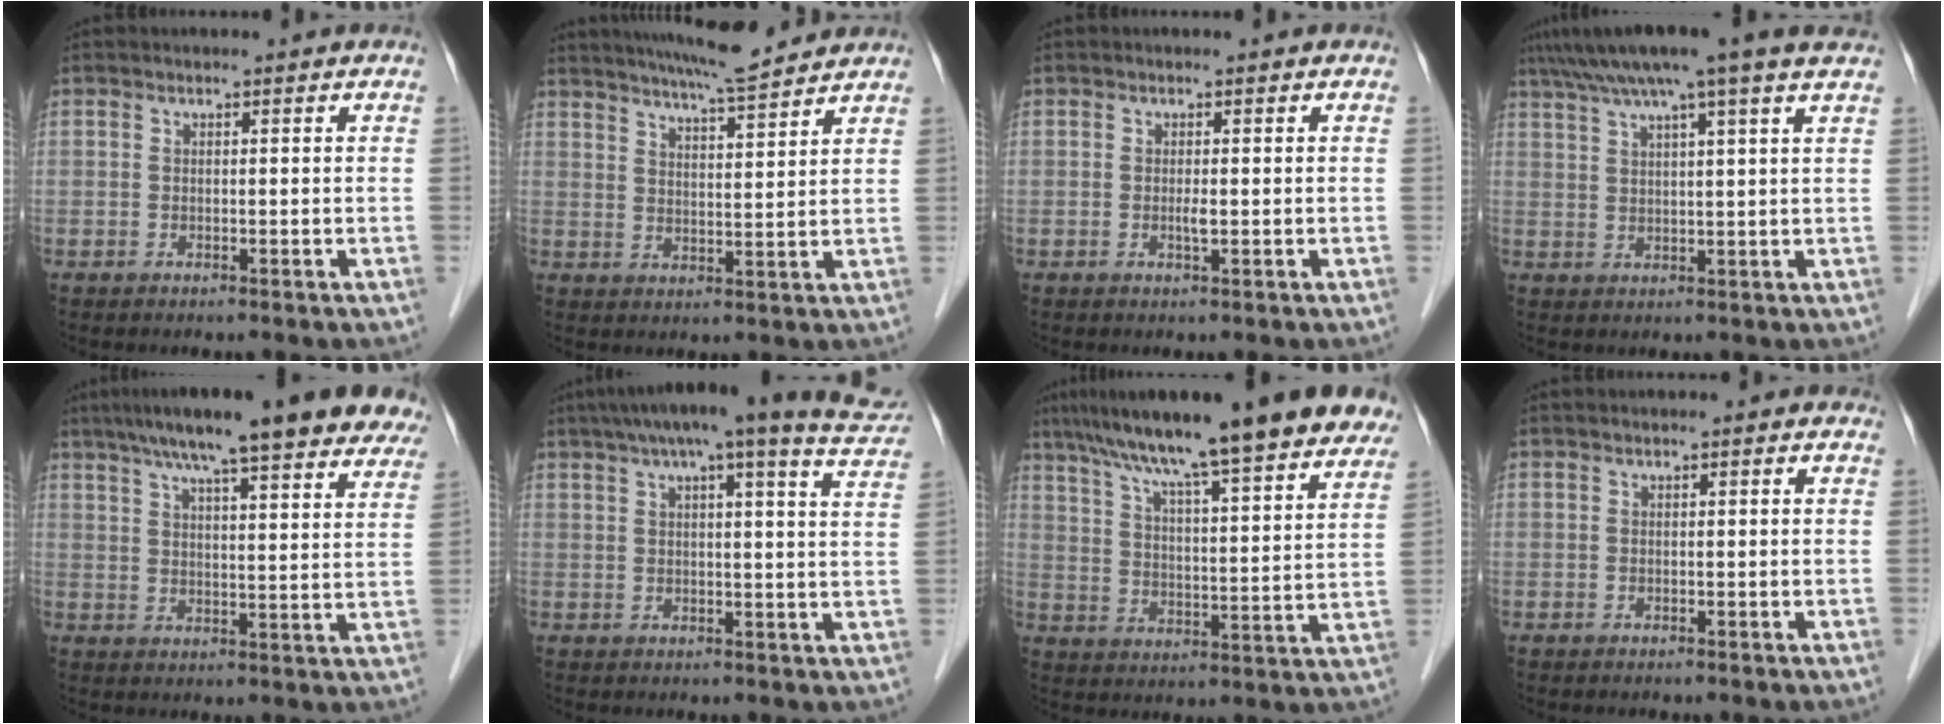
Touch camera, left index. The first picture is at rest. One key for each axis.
{"total": 9.5, "fx": 8.7, "fy": 0.3, "fz": 3.9, "tx": -0.067, "ty": 0.012, "tz": 0.131}
{"total": 1.0, "fx": -0.1, "fy": 0.1, "fz": 1.0, "tx": -0.020, "ty": -0.002, "tz": -0.003}
{"total": 12.2, "fx": 9.3, "fy": -0.7, "fz": 7.9, "tx": -0.130, "ty": 0.037, "tz": 0.118}
{"total": 23.0, "fx": 18.3, "fy": 3.6, "fz": 13.5, "tx": -0.196, "ty": 0.040, "tz": 0.230}
{"total": 21.4, "fx": 17.8, "fy": 1.9, "fz": 11.7, "tx": -0.171, "ty": 0.014, "tz": 0.211}
{"total": 24.7, "fx": 19.4, "fy": 2.8, "fz": 15.0, "tx": -0.227, "ty": 0.024, "tz": 0.267}
{"total": 0.8, "fx": 0.5, "fy": 0.3, "fz": 0.6, "tx": -0.013, "ty": 0.006, "tz": 0.002}